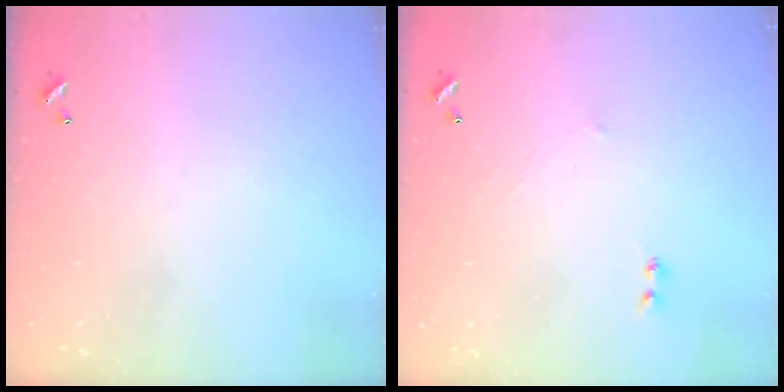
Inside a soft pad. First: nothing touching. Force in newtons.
{"total": 2.9, "press": 2.9, "slide": 0.4}